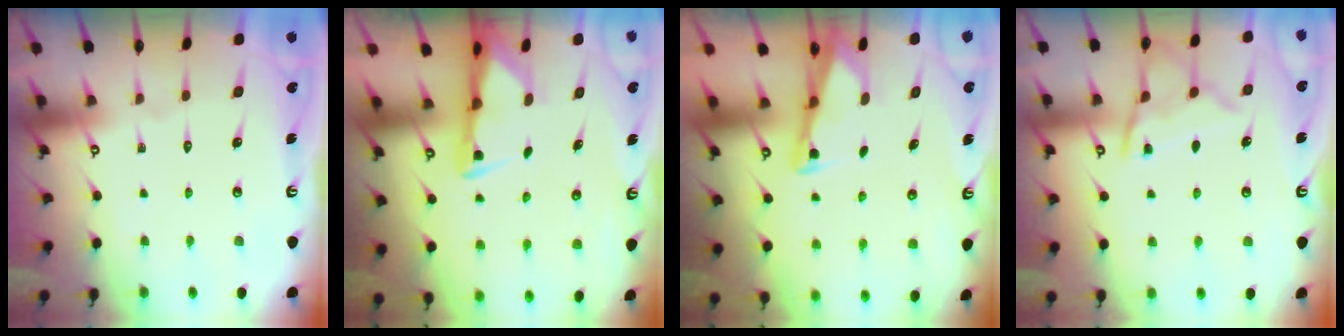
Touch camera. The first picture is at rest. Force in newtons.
{"total": 2.8, "press": 2.7, "slide": 0.6}
{"total": 2.5, "press": 2.5, "slide": 0.1}
{"total": 10.5, "press": 10.4, "slide": 1.0}